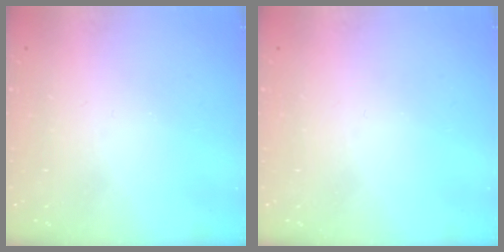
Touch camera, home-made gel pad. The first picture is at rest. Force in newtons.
{"total": 0.0}